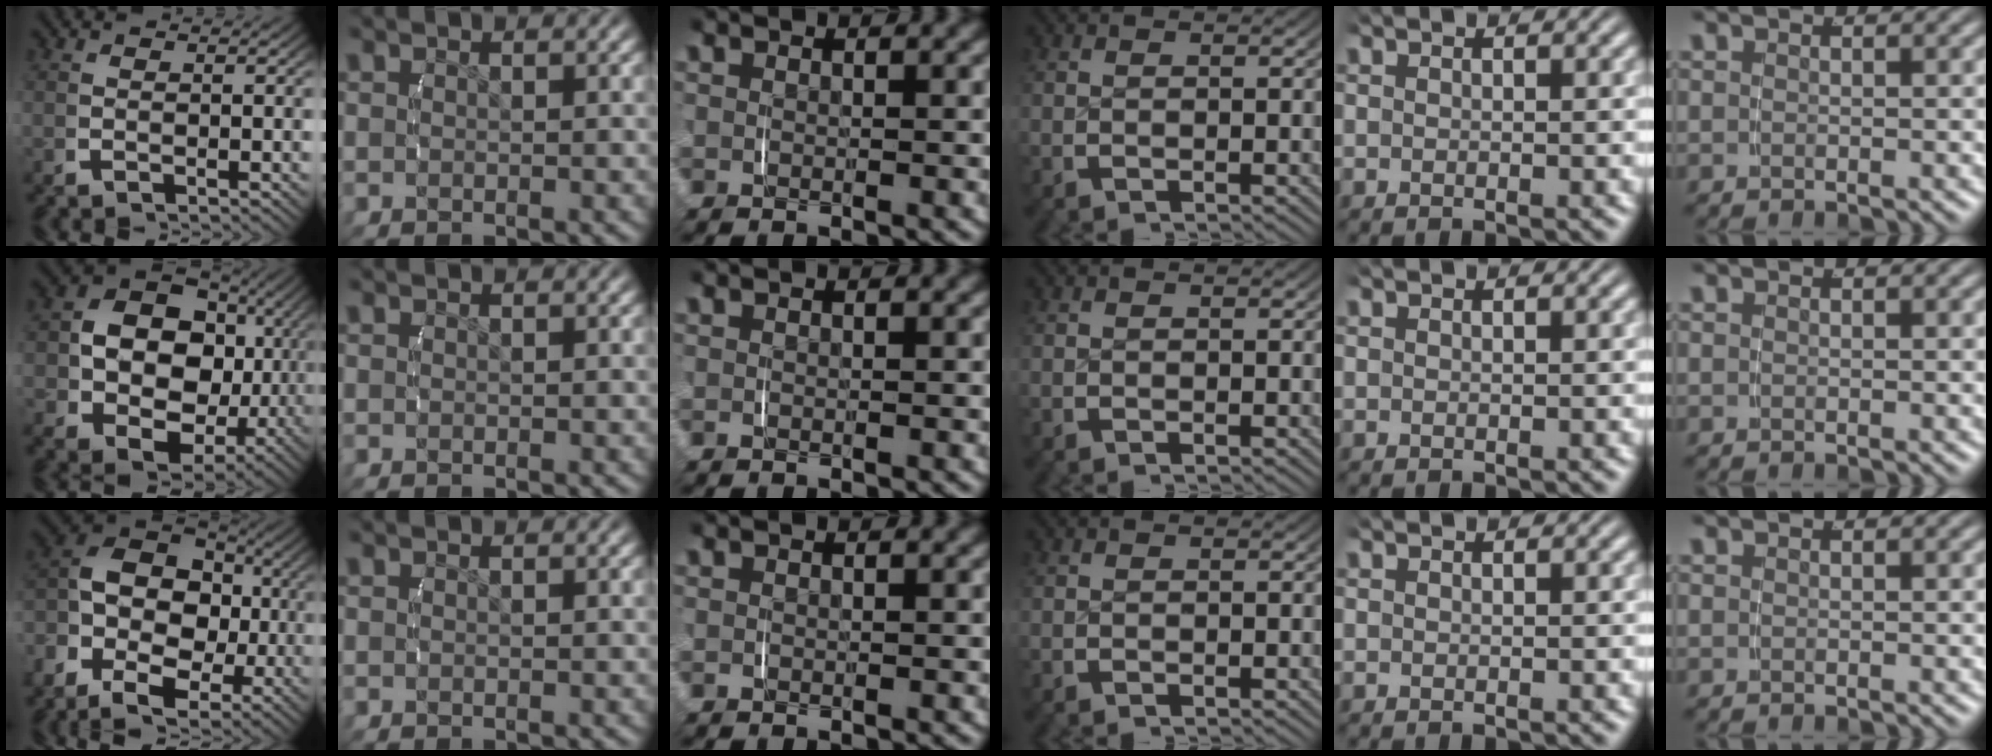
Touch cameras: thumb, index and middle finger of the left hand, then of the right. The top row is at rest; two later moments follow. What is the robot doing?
{"motion": "lift_and_place", "object": "backpack"}